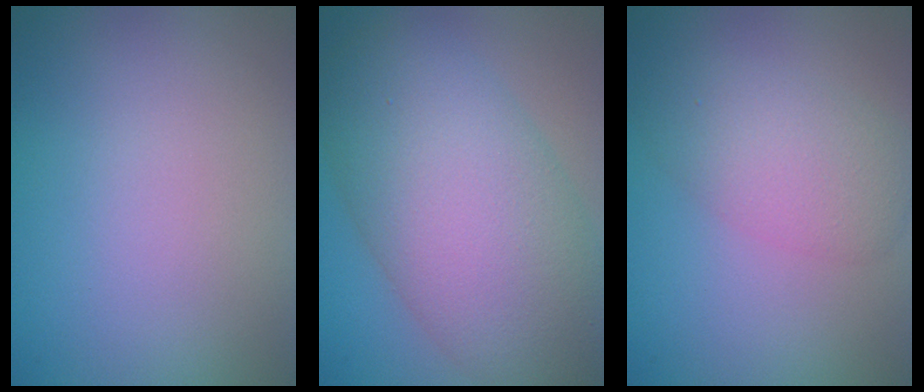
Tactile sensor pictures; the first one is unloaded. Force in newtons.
{"total": 11.8, "press": 11.8, "slide": 0.7}
{"total": 4.0, "press": 4.0, "slide": 0.3}